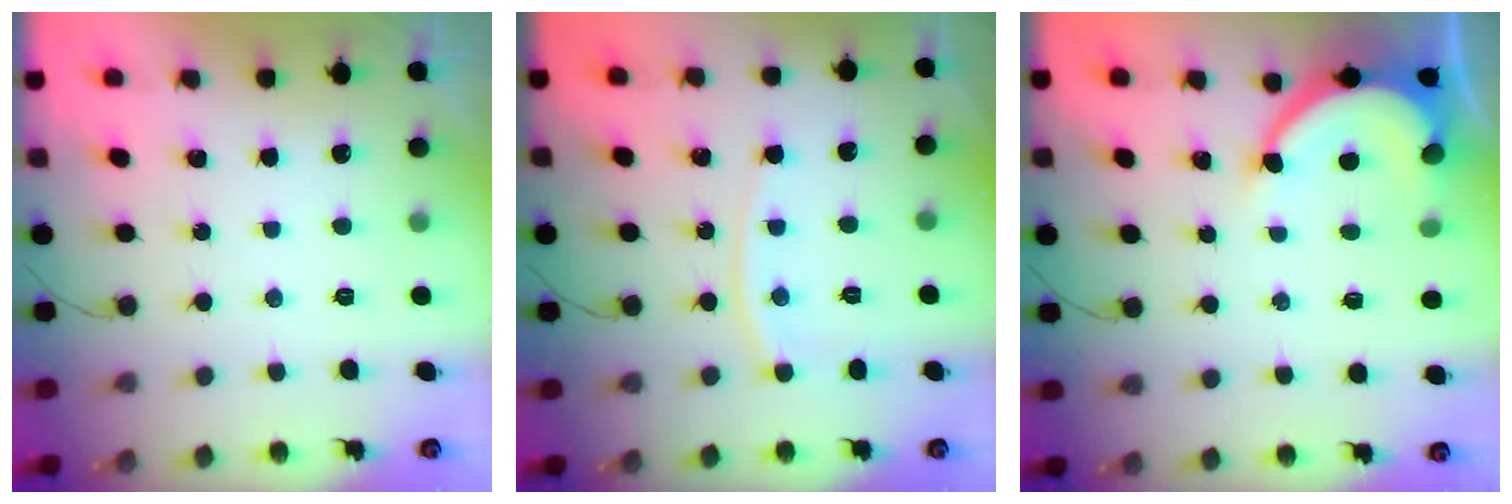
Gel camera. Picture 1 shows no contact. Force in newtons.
{"total": 5.4, "press": 5.4, "slide": 0.9}
{"total": 9.0, "press": 8.9, "slide": 0.7}